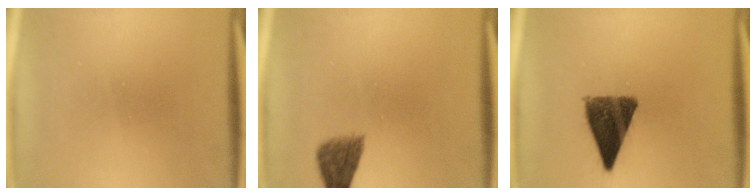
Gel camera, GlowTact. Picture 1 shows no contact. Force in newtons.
{"total": 3.7}
{"total": 10.3}